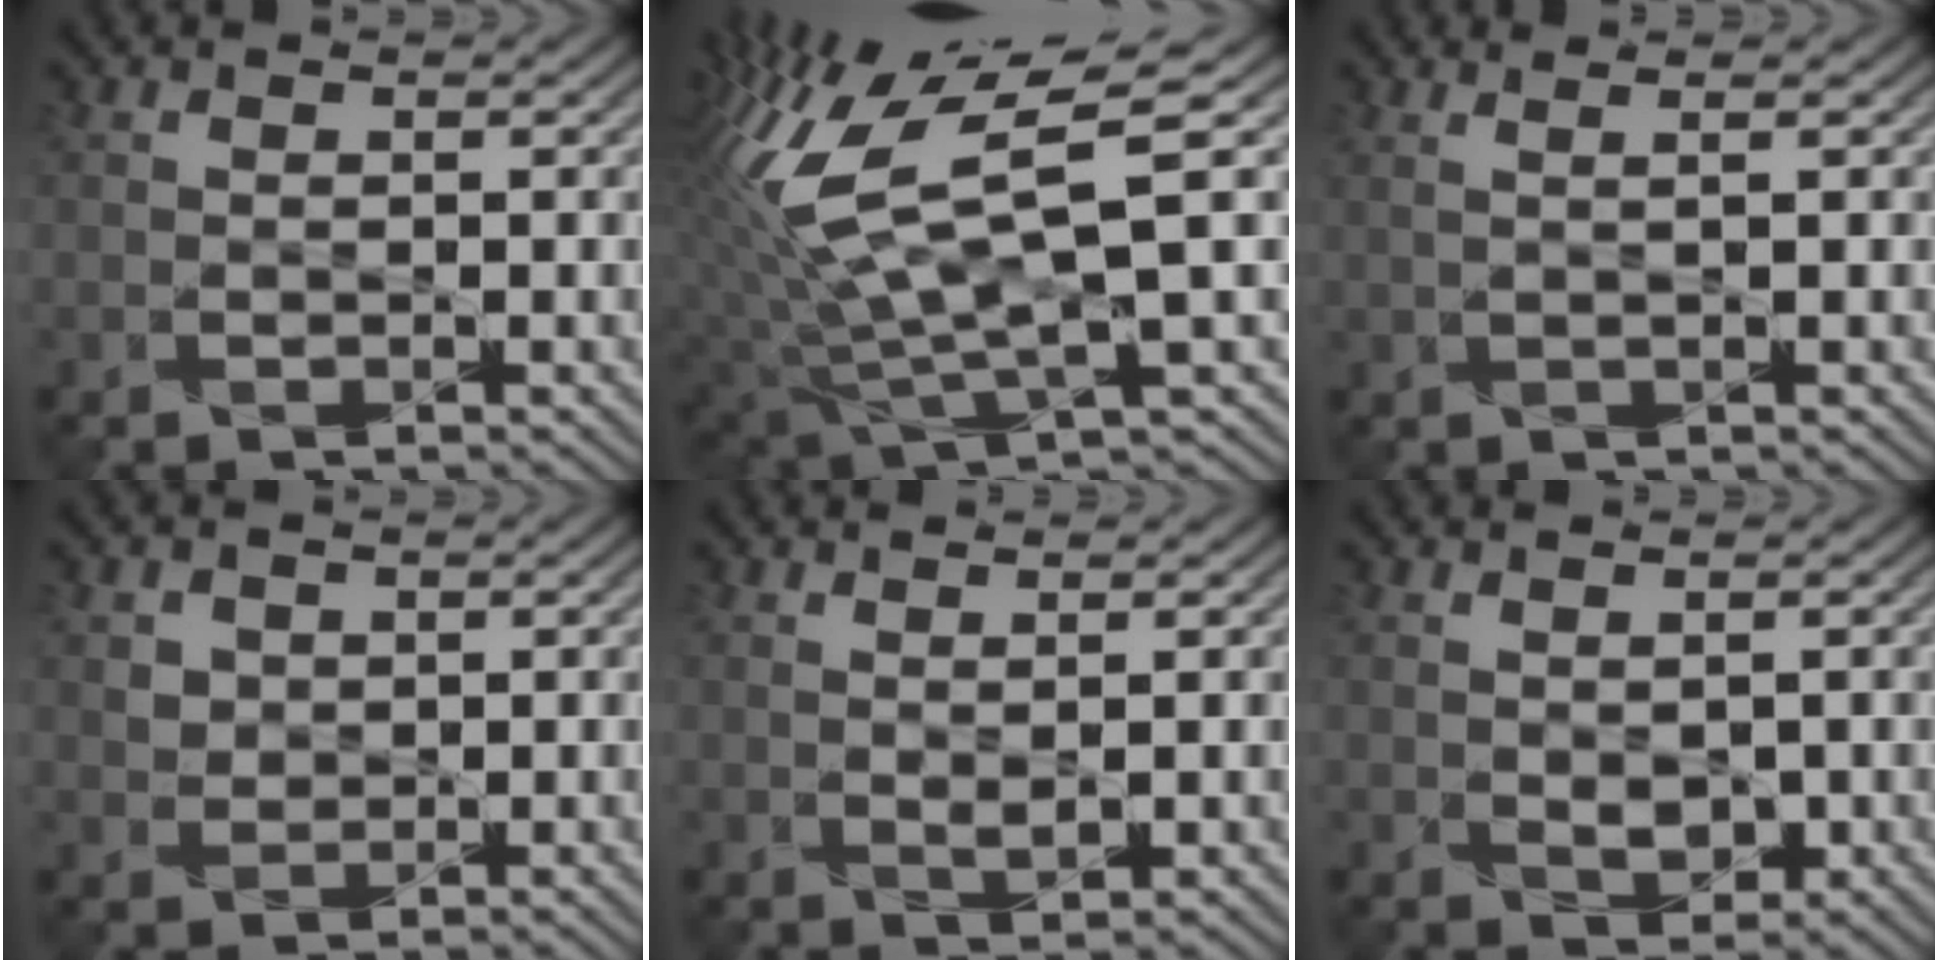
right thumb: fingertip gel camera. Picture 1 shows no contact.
{"total": 14.8, "force": [4.6, 4.5, 13.3], "torque": [-0.315, 0.005, 0.095]}
{"total": 2.0, "force": [1.3, 0.2, 1.6], "torque": [-0.022, 0.007, 0.001]}
{"total": 2.1, "force": [1.1, 1.7, 0.4], "torque": [-0.025, -0.004, 0.026]}
{"total": 1.4, "force": [0.9, 0.1, 1.1], "torque": [-0.029, 0.000, 0.021]}
{"total": 1.8, "force": [0.3, 1.1, 1.5], "torque": [-0.031, -0.003, 0.012]}